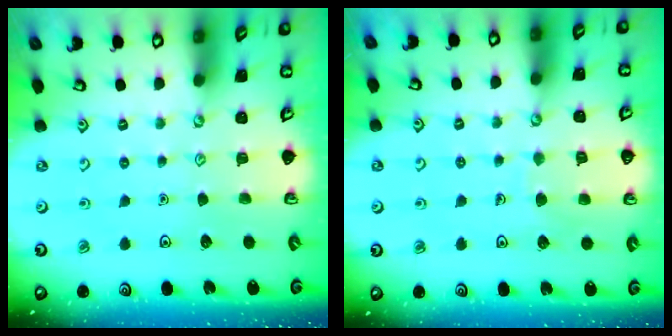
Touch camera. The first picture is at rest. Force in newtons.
{"total": 5.5, "press": 5.5, "slide": 0.5}